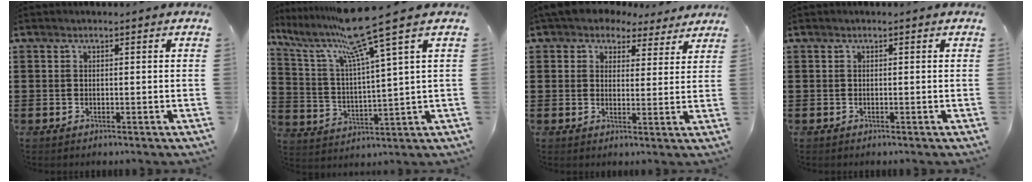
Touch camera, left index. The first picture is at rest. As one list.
[{"total": 11.4, "force": [8.4, -0.4, 7.6], "torque": [-0.177, -0.040, 0.135]}, {"total": 5.1, "force": [4.4, 2.1, 1.3], "torque": [-0.047, -0.008, 0.081]}, {"total": 0.0}]